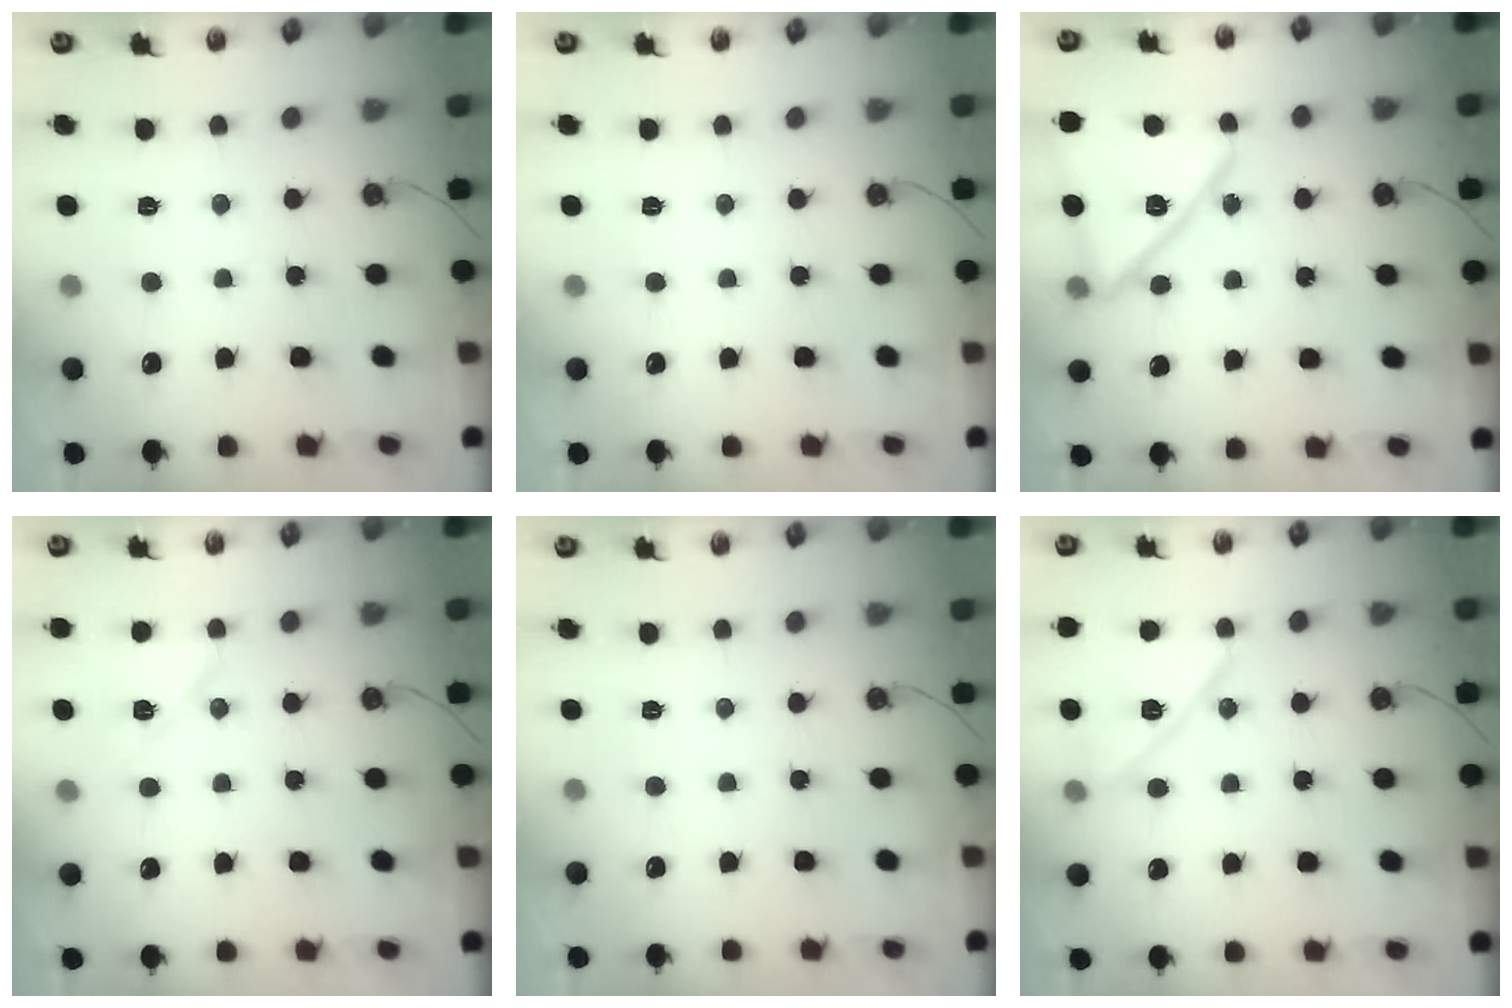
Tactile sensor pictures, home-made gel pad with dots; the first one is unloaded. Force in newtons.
{"total": 0.0}
{"total": 16.5, "press": 16.4, "slide": 1.0}
{"total": 8.7, "press": 8.4, "slide": 1.9}
{"total": 0.0}
{"total": 13.5, "press": 13.5, "slide": 0.4}